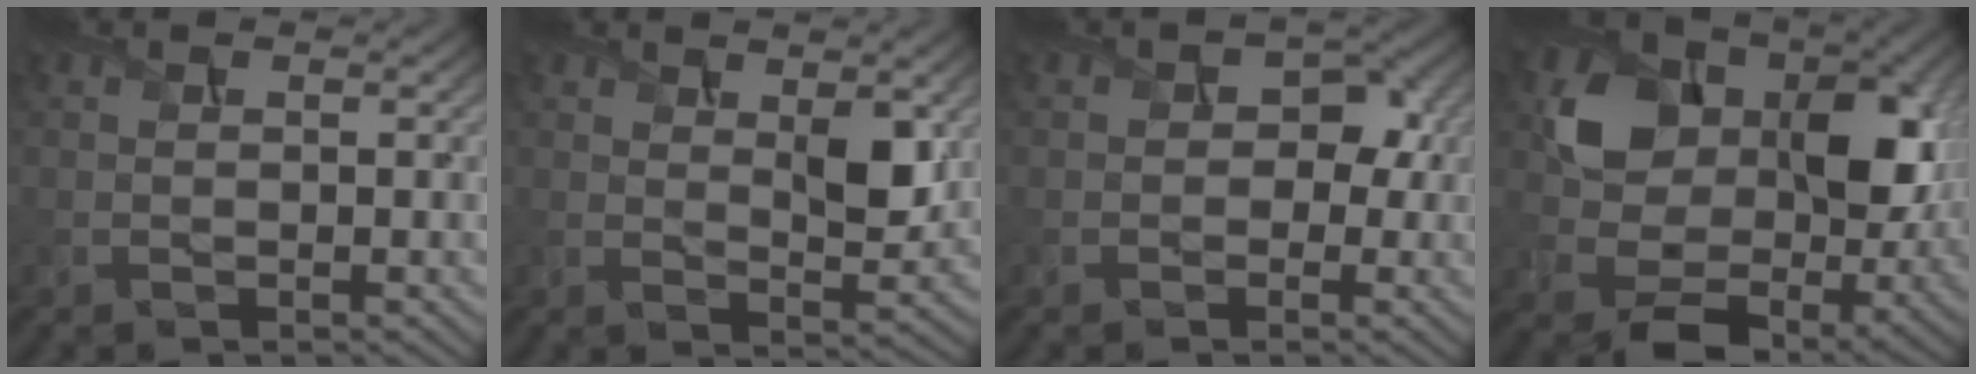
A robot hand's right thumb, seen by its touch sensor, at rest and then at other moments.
{"total": 5.0, "force": [2.1, 2.1, 4.0], "torque": [-0.067, -0.010, 0.040]}
{"total": 3.8, "force": [0.0, 3.1, 2.3], "torque": [-0.013, 0.004, -0.007]}
{"total": 14.7, "force": [2.6, 11.0, 9.4], "torque": [-0.154, -0.013, 0.052]}